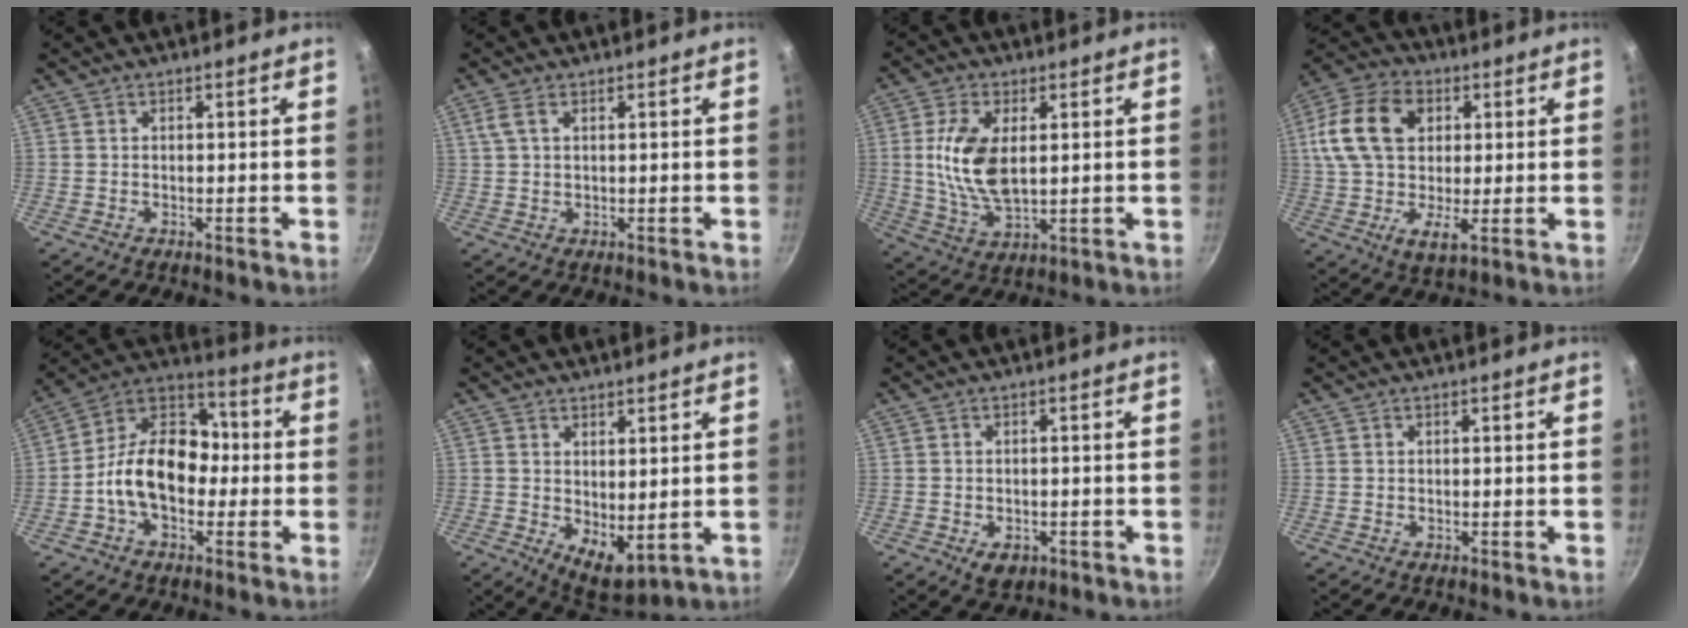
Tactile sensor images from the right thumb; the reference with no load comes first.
{"total": 2.9, "force": [1.3, 1.3, 2.2], "torque": [-0.051, 0.005, 0.029]}
{"total": 11.7, "force": [1.8, 6.1, 9.8], "torque": [-0.188, -0.009, 0.039]}
{"total": 17.1, "force": [3.9, 11.3, 12.2], "torque": [-0.209, 0.007, 0.054]}
{"total": 16.3, "force": [-2.2, 11.5, 11.4], "torque": [-0.142, 0.051, -0.058]}
{"total": 7.2, "force": [1.2, 3.8, 6.0], "torque": [-0.075, -0.030, 0.034]}
{"total": 2.8, "force": [-1.2, 1.9, 1.6], "torque": [-0.025, 0.009, -0.010]}
{"total": 0.0}